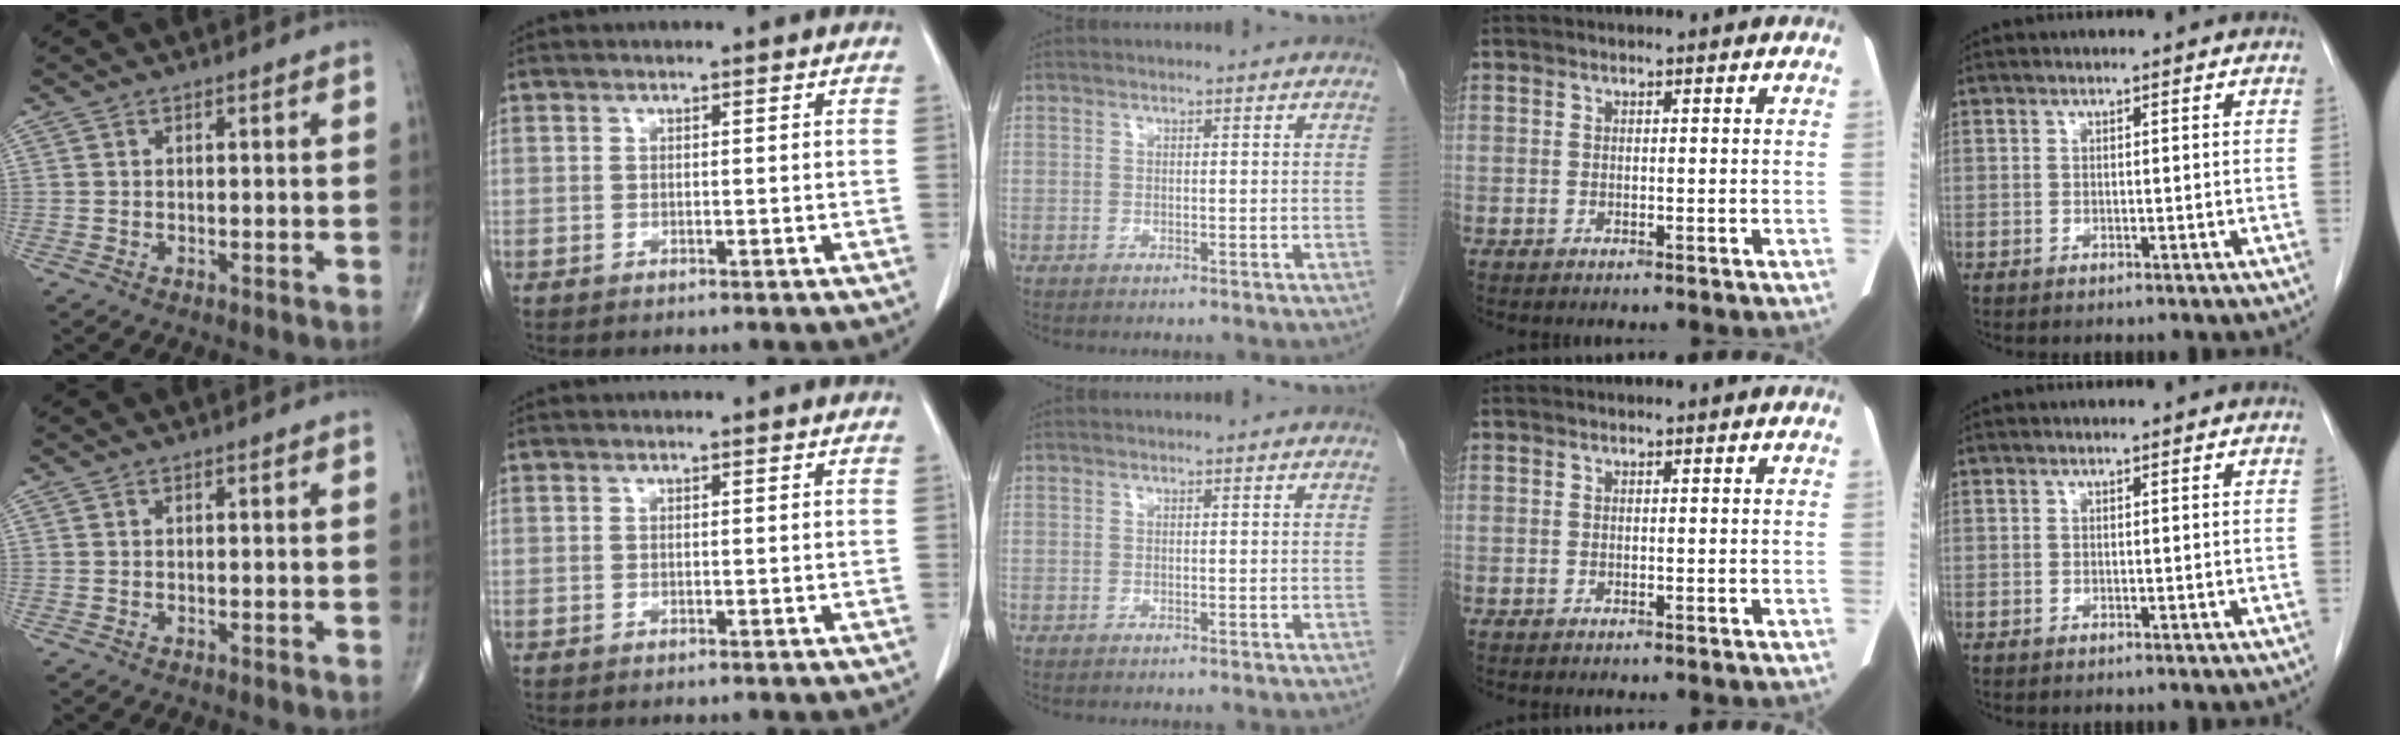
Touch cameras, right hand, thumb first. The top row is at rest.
{}